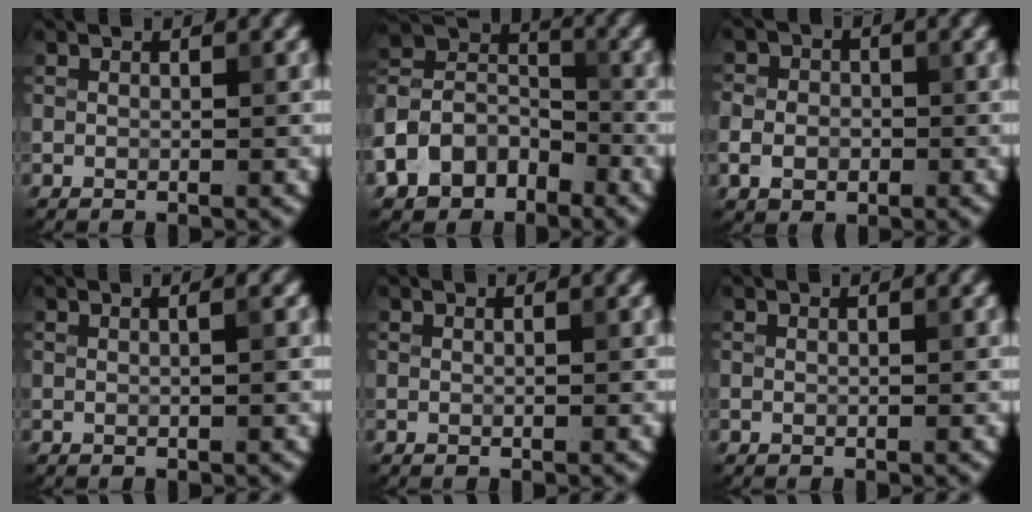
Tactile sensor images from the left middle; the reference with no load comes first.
{"total": 7.4, "force": [-4.0, 5.4, 3.1], "torque": [-0.054, 0.010, -0.089]}
{"total": 3.2, "force": [-0.9, 2.7, 1.6], "torque": [-0.024, -0.003, -0.024]}
{"total": 0.9, "force": [0.1, 0.3, 0.8], "torque": [-0.009, 0.003, -0.004]}
{"total": 0.0}
{"total": 0.0}